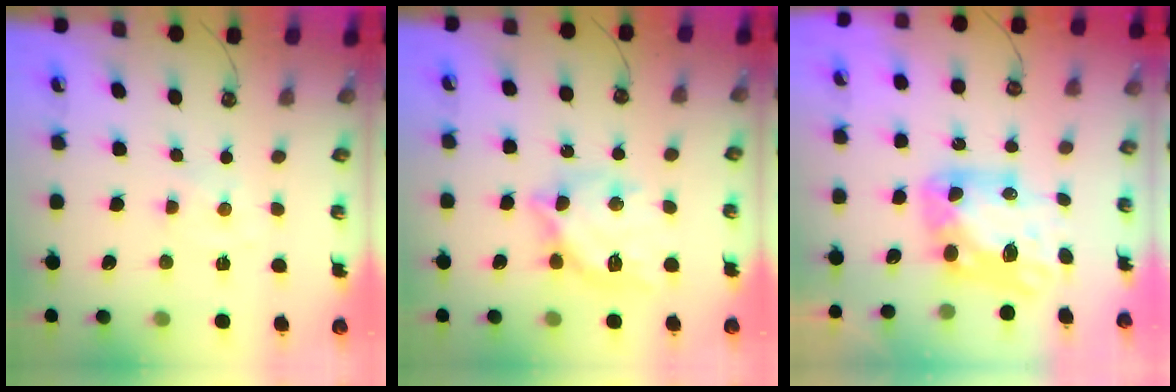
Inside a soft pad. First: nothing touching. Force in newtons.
{"total": 15.0, "press": 15.0, "slide": 1.1}
{"total": 11.1, "press": 11.0, "slide": 1.5}